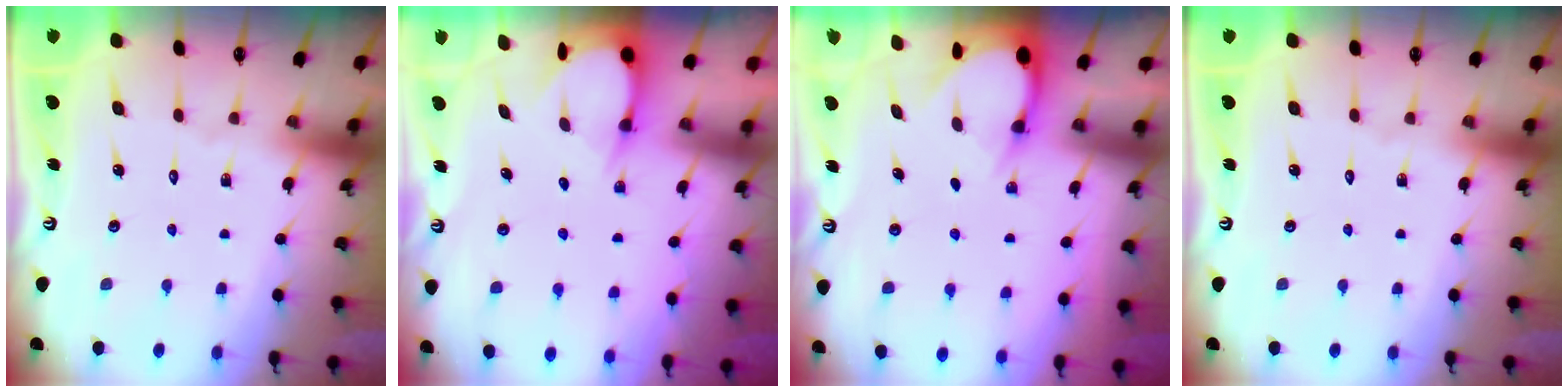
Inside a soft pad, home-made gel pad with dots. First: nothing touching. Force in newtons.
{"total": 3.6, "press": 3.6, "slide": 0.3}
{"total": 3.1, "press": 3.1, "slide": 0.2}
{"total": 0.0}